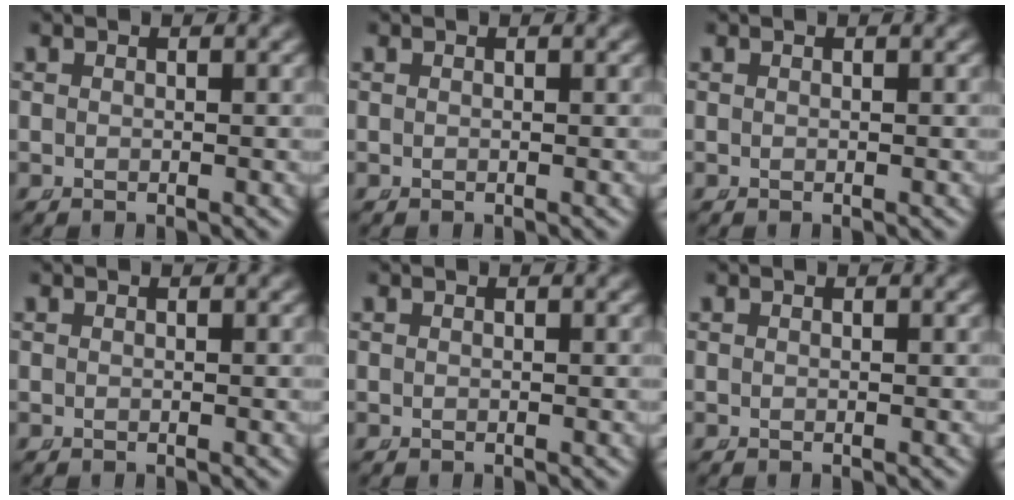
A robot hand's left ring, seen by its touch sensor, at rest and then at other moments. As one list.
[{"total": 0.0}, {"total": 0.0}, {"total": 0.0}, {"total": 0.0}, {"total": 0.0}]